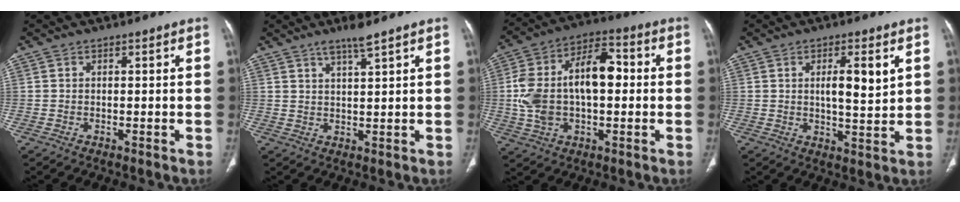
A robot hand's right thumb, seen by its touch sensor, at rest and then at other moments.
{"total": 4.1, "force": [3.1, 0.1, 2.7], "torque": [-0.046, -0.017, 0.059]}
{"total": 17.6, "force": [0.4, 9.8, 14.6], "torque": [-0.266, 0.041, 0.006]}
{"total": 7.4, "force": [2.2, 2.0, 6.8], "torque": [-0.102, -0.018, 0.037]}